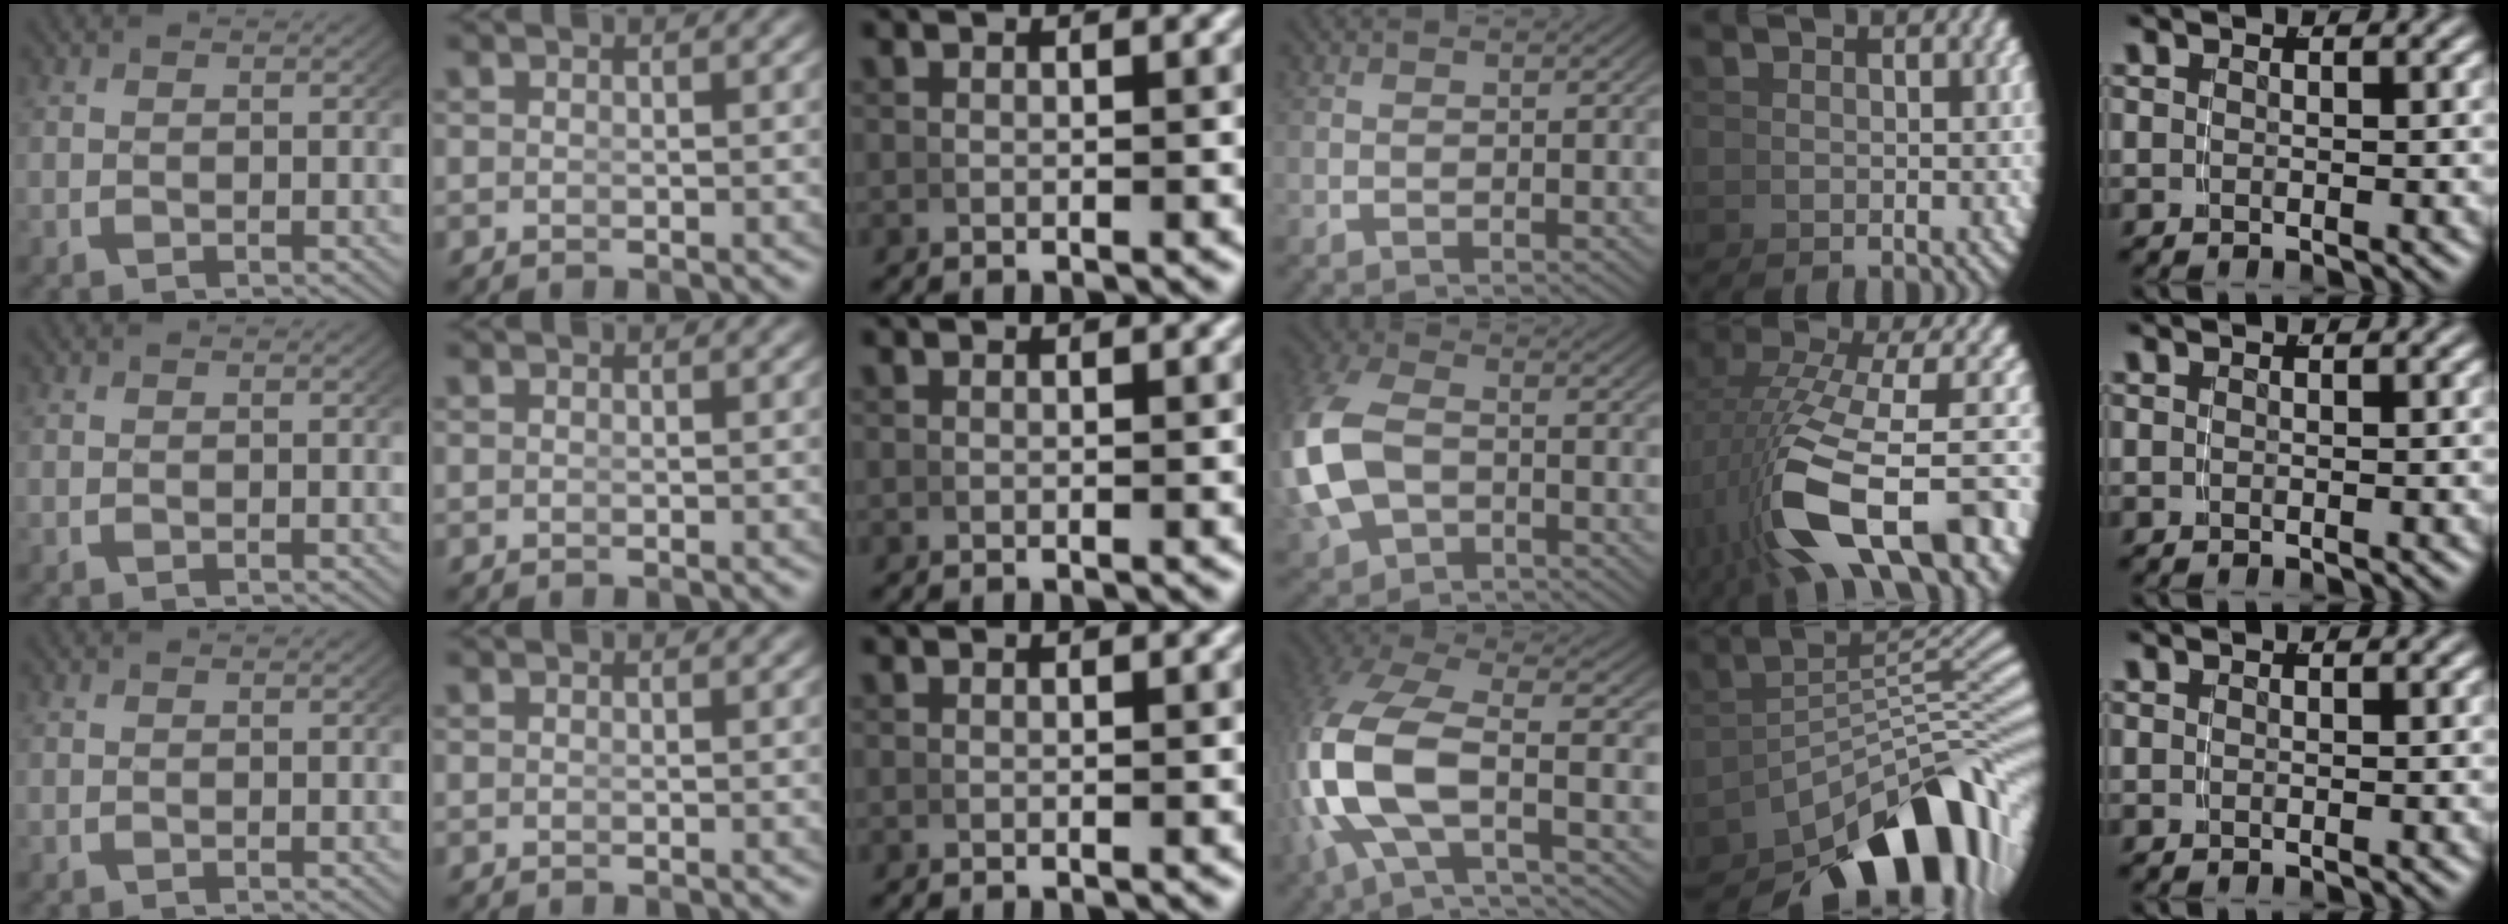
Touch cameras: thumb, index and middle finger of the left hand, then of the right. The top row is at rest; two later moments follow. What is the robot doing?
{"motion": "grasp_and_lifting", "object": "coin"}